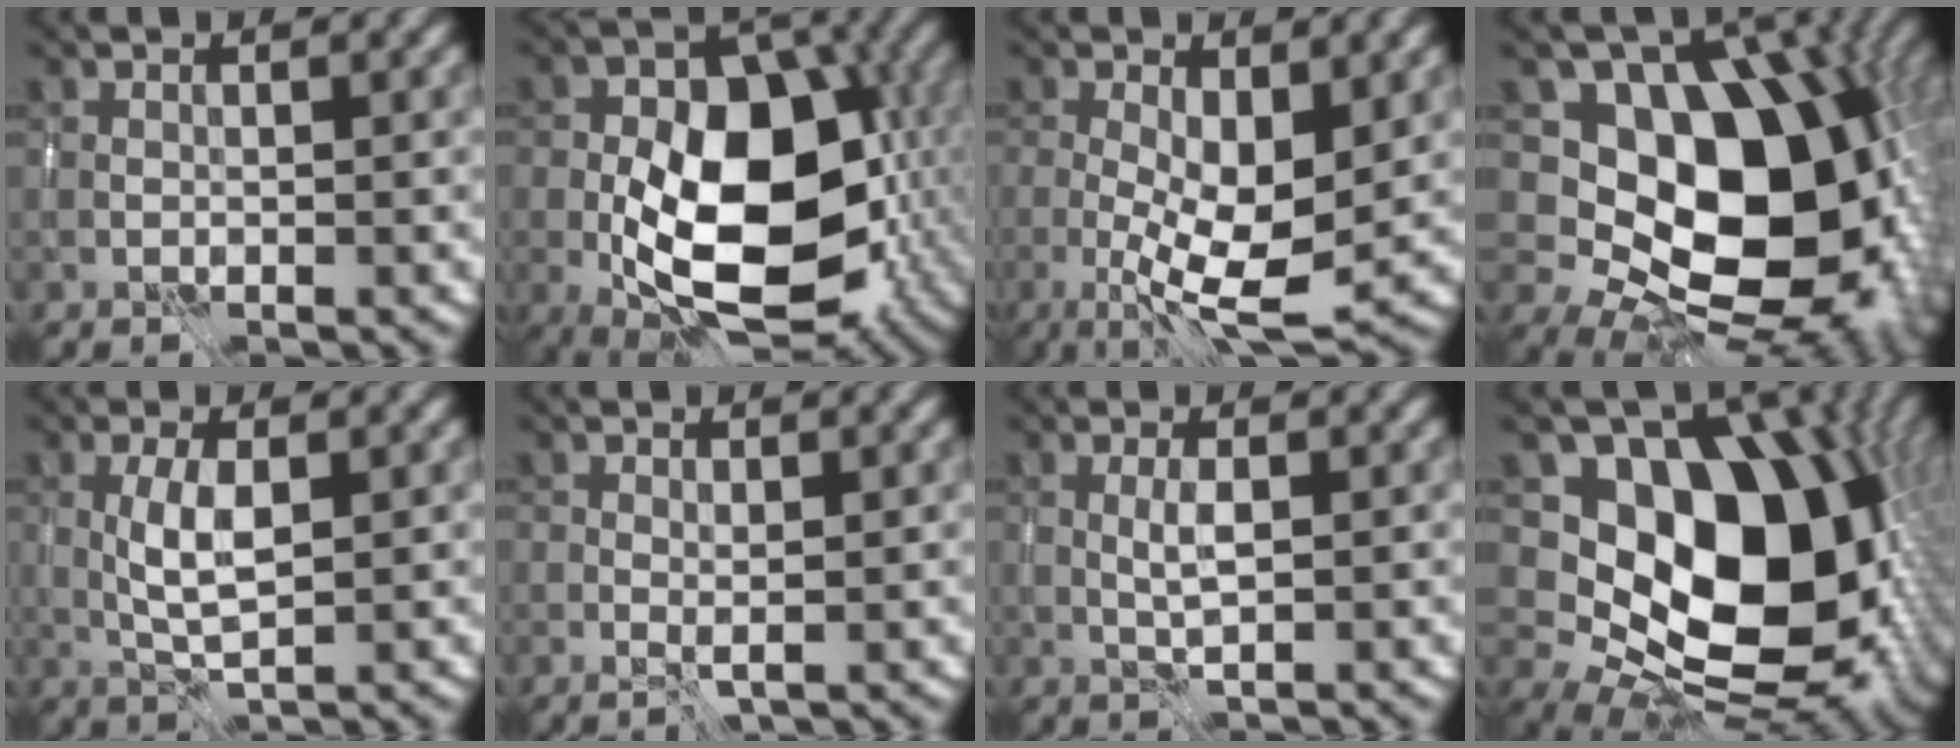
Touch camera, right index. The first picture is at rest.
{"total": 14.5, "force": [-2.9, 9.1, 11.0], "torque": [-0.164, -0.016, -0.049]}
{"total": 7.6, "force": [-0.7, 2.8, 7.0], "torque": [-0.121, -0.012, -0.013]}
{"total": 15.3, "force": [0.1, 10.8, 10.9], "torque": [-0.123, -0.023, 0.004]}
{"total": 3.1, "force": [-0.1, 1.0, 3.0], "torque": [-0.061, 0.002, -0.002]}
{"total": 0.6, "force": [0.1, 0.0, 0.6], "torque": [-0.010, -0.003, 0.001]}
{"total": 1.5, "force": [0.0, 0.2, 1.5], "torque": [-0.032, 0.001, -0.001]}
{"total": 15.4, "force": [1.1, 11.3, 10.4], "torque": [-0.137, -0.026, 0.018]}